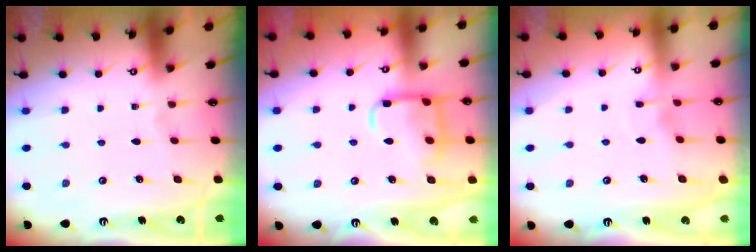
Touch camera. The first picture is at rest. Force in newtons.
{"total": 13.0, "press": 12.9, "slide": 1.3}
{"total": 2.5, "press": 2.5, "slide": 0.3}